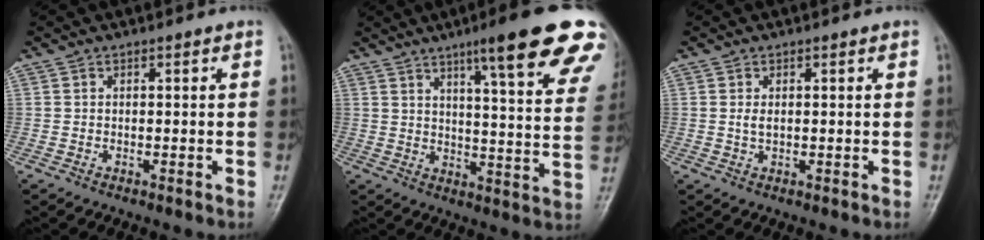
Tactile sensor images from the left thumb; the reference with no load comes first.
{"total": 21.8, "force": [13.8, 3.0, 16.6], "torque": [-0.197, -0.050, 0.172]}
{"total": 1.6, "force": [0.4, 0.8, 1.4], "torque": [-0.026, -0.003, 0.009]}